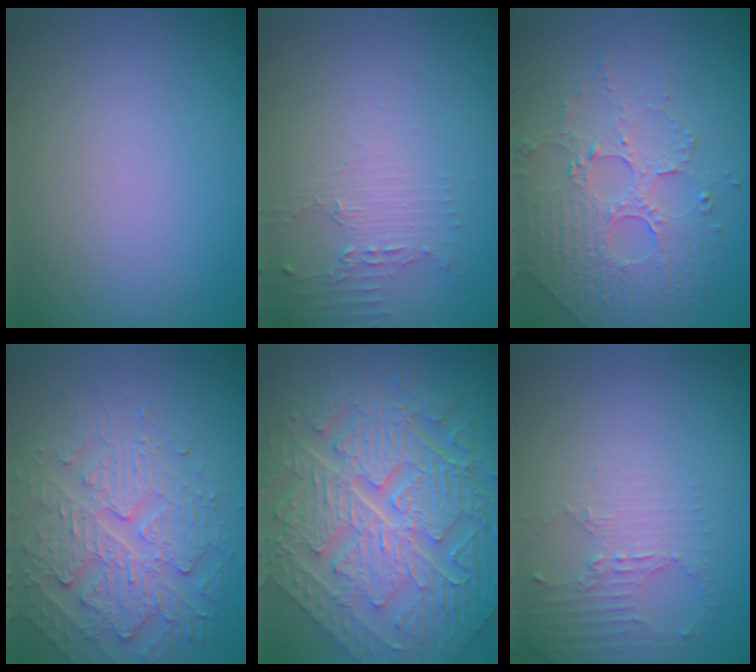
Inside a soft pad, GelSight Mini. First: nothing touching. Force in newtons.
{"total": 2.2, "press": 1.5, "slide": 1.5}
{"total": 5.1, "press": 3.6, "slide": 3.6}
{"total": 5.0, "press": 4.3, "slide": 2.6}
{"total": 11.2, "press": 7.7, "slide": 8.2}
{"total": 2.2, "press": 1.7, "slide": 1.5}